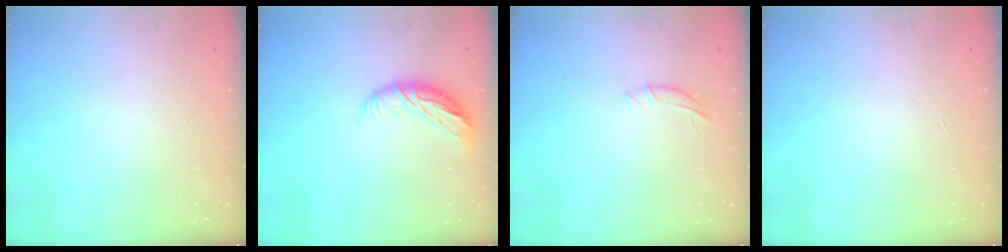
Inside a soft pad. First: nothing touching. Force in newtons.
{"total": 10.5, "press": 10.3, "slide": 1.6}
{"total": 5.8, "press": 5.7, "slide": 1.2}
{"total": 0.0}